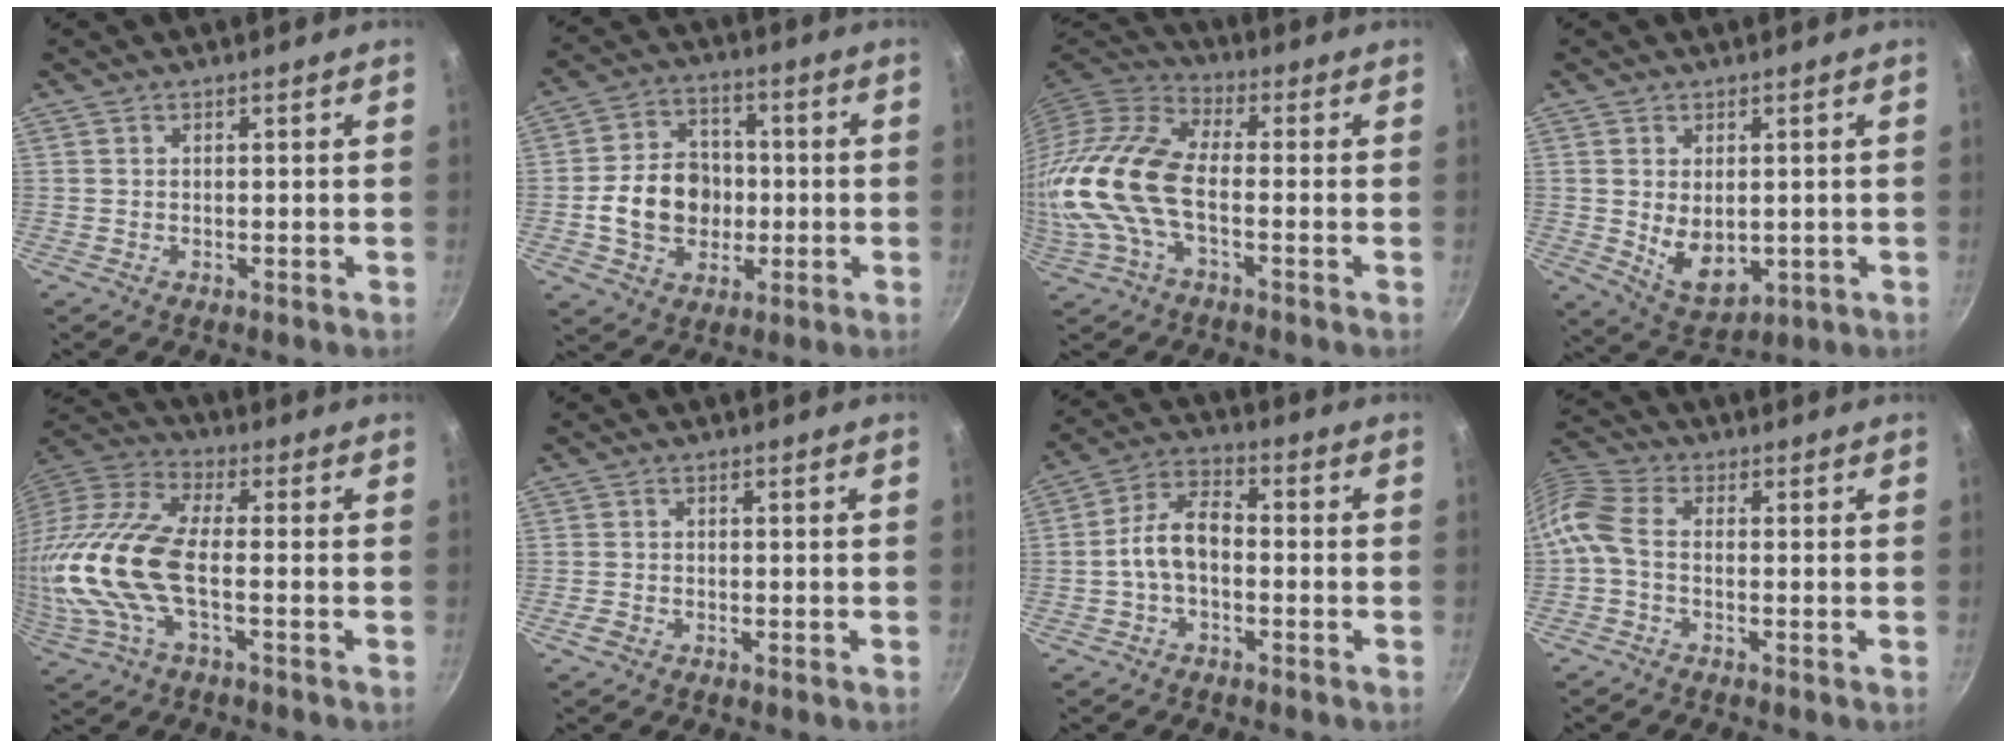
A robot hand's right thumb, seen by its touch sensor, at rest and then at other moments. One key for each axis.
{"total": 13.0, "fx": -1.4, "fy": 10.5, "fz": 7.4, "tx": -0.095, "ty": 0.025, "tz": -0.027}
{"total": 17.2, "fx": -2.6, "fy": 8.4, "fz": 14.7, "tx": -0.310, "ty": 0.022, "tz": -0.064}
{"total": 8.0, "fx": 0.0, "fy": 5.2, "fz": 6.1, "tx": -0.090, "ty": -0.019, "tz": 0.023}
{"total": 19.5, "fx": -2.4, "fy": 8.3, "fz": 17.4, "tx": -0.382, "ty": 0.015, "tz": -0.061}
{"total": 1.7, "fx": -1.1, "fy": 1.1, "fz": 0.7, "tx": -0.019, "ty": 0.010, "tz": -0.023}
{"total": 8.0, "fx": -1.7, "fy": 4.6, "fz": 6.3, "tx": -0.110, "ty": 0.040, "tz": -0.041}
{"total": 6.8, "fx": -1.4, "fy": 3.8, "fz": 5.4, "tx": -0.132, "ty": 0.024, "tz": -0.048}